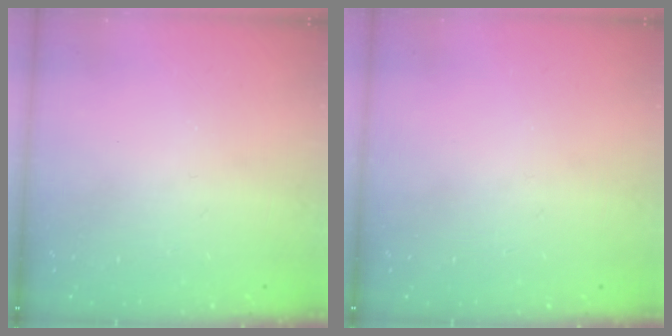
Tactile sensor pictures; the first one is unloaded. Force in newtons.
{"total": 0.0}